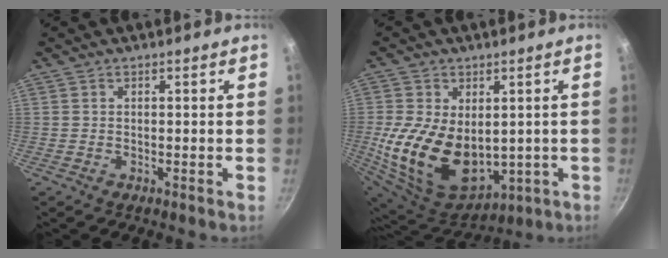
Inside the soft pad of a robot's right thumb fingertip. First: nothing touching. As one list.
[{"total": 19.8, "force": [-0.4, 13.0, 14.9], "torque": [-0.281, -0.022, 0.023]}]